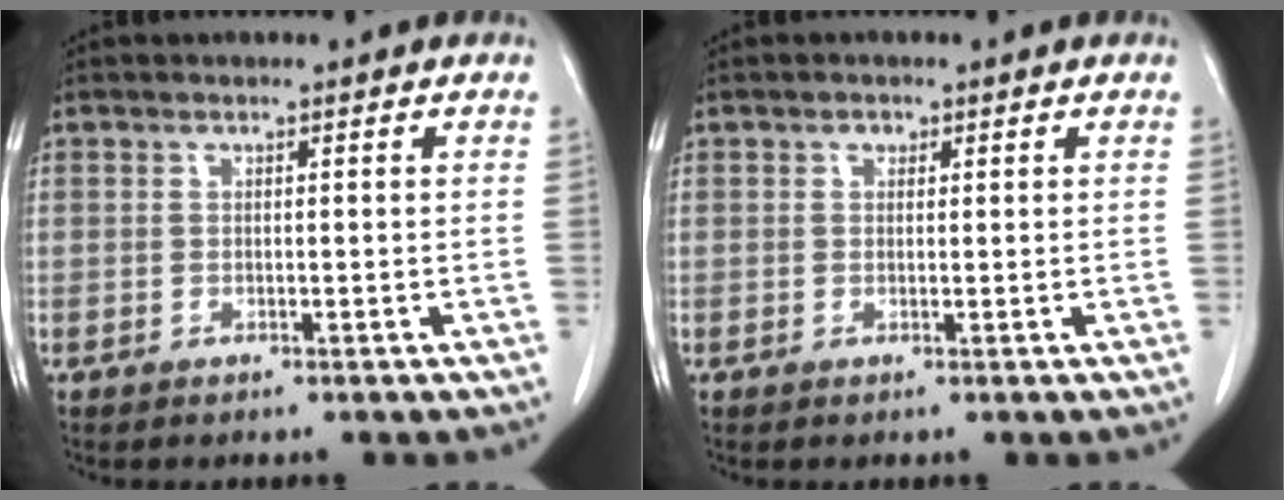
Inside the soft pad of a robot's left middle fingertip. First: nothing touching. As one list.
[{"total": 0.9, "force": [0.4, 0.7, 0.4], "torque": [-0.007, -0.001, 0.005]}]